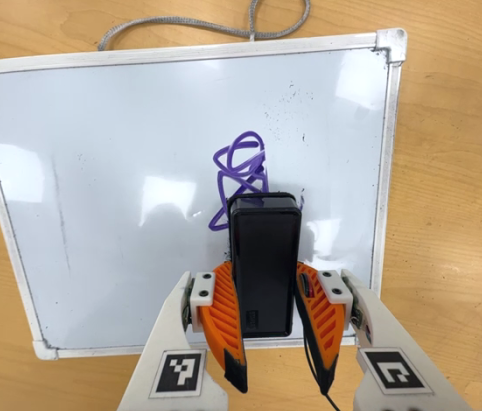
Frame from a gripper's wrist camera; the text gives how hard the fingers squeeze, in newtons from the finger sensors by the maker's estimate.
{"total": 7.1, "left": 6.3, "right": 8.0}